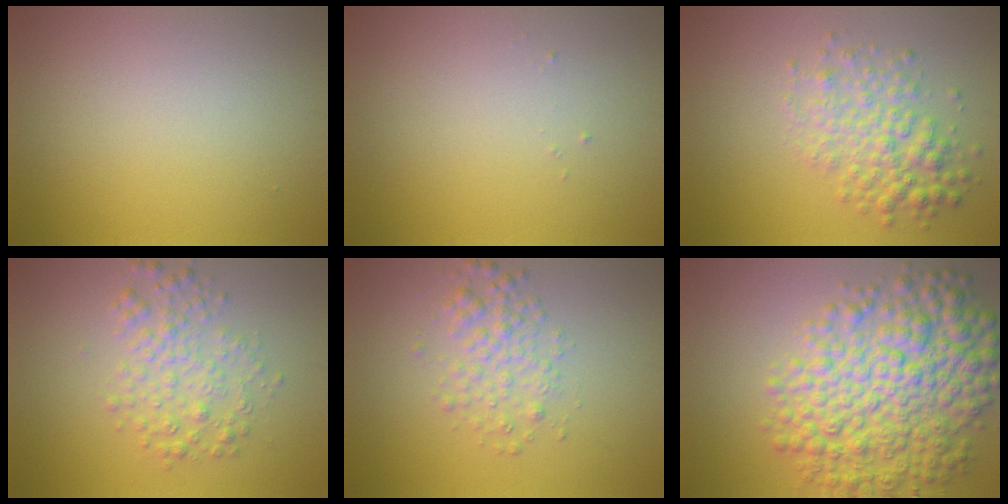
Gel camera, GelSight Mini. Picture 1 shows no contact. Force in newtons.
{"total": 0.0}
{"total": 3.9, "press": 3.9, "slide": 0.1}
{"total": 3.1, "press": 3.1, "slide": 0.0}
{"total": 2.6, "press": 2.6, "slide": 0.1}
{"total": 9.3, "press": 9.3, "slide": 0.2}